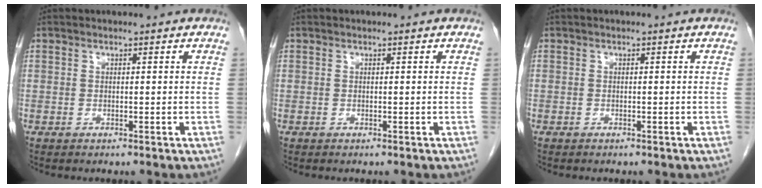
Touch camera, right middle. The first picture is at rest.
{"total": 0.0}
{"total": 0.0}